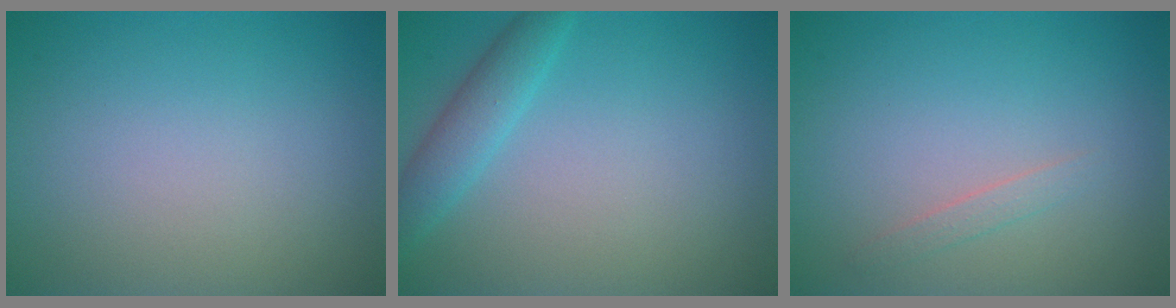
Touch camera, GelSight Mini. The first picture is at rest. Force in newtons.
{"total": 2.6, "press": 2.6, "slide": 0.1}
{"total": 0.9, "press": 0.9, "slide": 0.0}